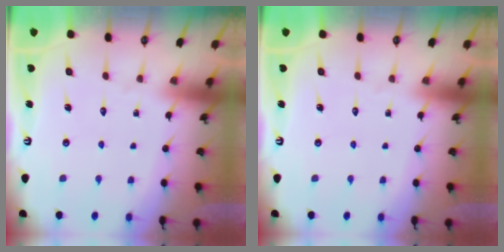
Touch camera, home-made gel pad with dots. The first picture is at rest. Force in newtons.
{"total": 0.0}